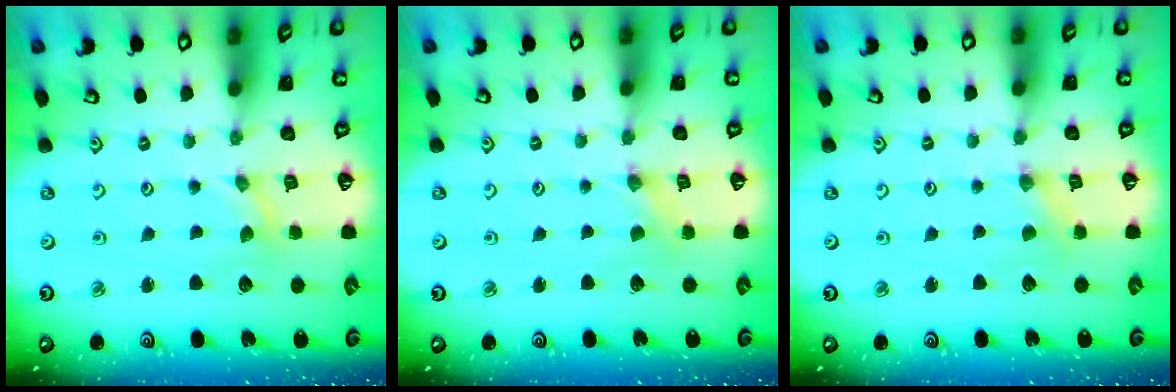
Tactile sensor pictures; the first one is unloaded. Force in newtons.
{"total": 0.0}
{"total": 0.6, "press": 0.6, "slide": 0.1}